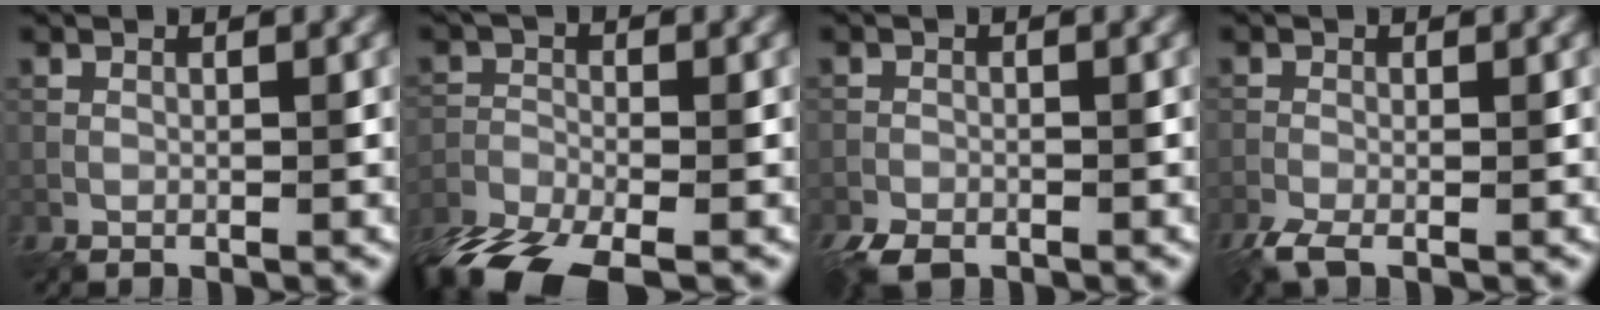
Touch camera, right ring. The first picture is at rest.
{"total": 8.0, "force": [-6.4, 2.8, 3.9], "torque": [-0.090, -0.025, -0.123]}
{"total": 3.4, "force": [-2.6, 1.6, 1.5], "torque": [-0.034, -0.009, -0.050]}
{"total": 3.0, "force": [-2.0, 0.9, 2.0], "torque": [-0.056, -0.006, -0.042]}